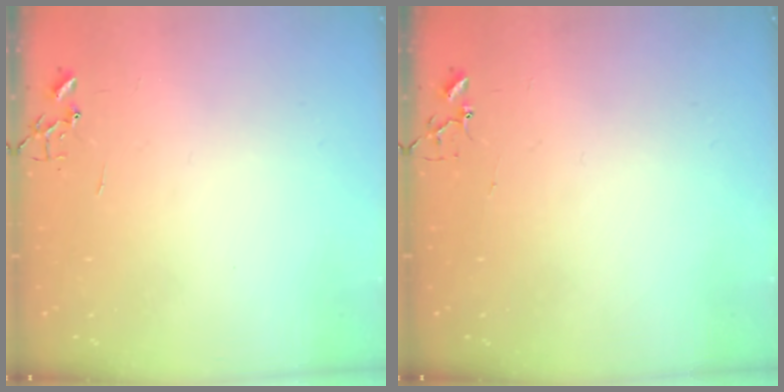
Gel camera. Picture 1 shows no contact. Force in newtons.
{"total": 3.2, "press": 3.2, "slide": 0.3}